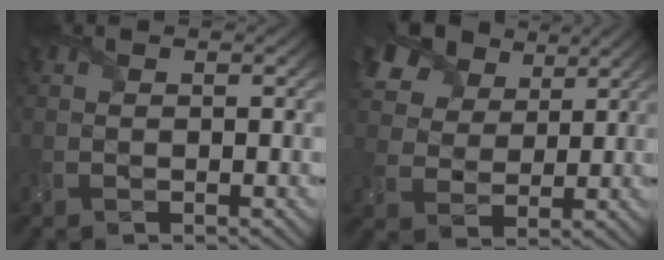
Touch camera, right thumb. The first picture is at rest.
{"total": 11.6, "force": [7.2, 7.2, 5.6], "torque": [-0.165, 0.013, 0.134]}